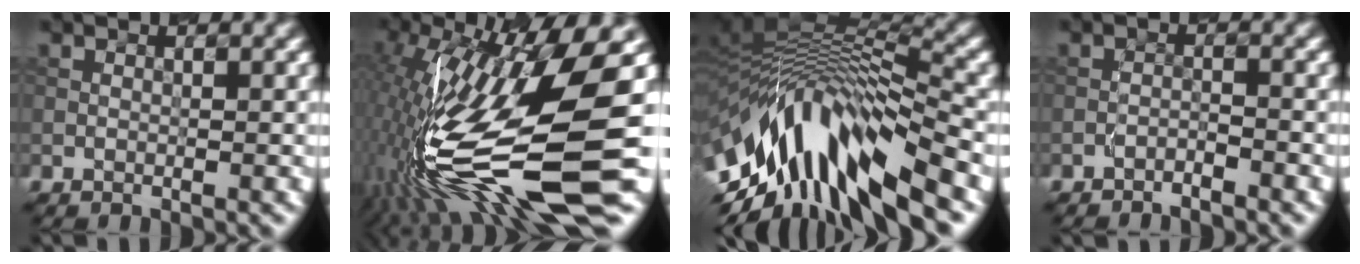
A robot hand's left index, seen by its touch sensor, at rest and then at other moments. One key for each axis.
{"total": 15.7, "fx": -3.9, "fy": 3.9, "fz": 14.7, "tx": -0.296, "ty": 0.007, "tz": -0.061}
{"total": 14.1, "fx": -5.1, "fy": 5.3, "fz": 12.0, "tx": -0.225, "ty": 0.015, "tz": -0.080}
{"total": 1.2, "fx": -1.2, "fy": 0.0, "fz": 0.1, "tx": 0.002, "ty": 0.005, "tz": -0.025}